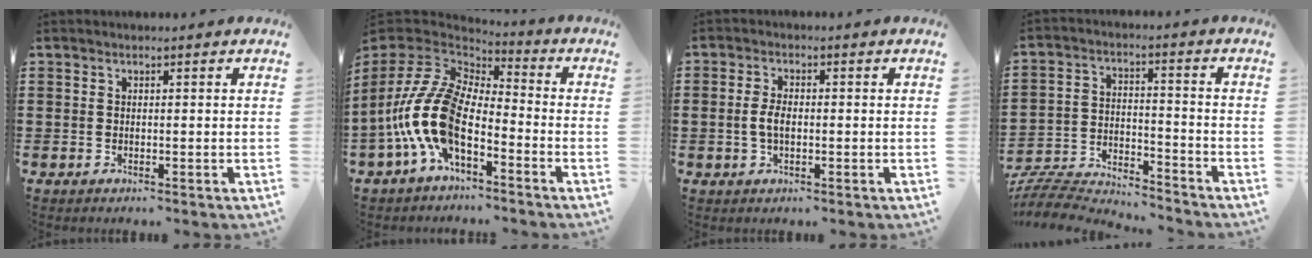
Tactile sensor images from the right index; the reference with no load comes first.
{"total": 13.8, "force": [-4.1, 7.3, 11.0], "torque": [-0.273, -0.006, -0.090]}
{"total": 3.3, "force": [-0.4, 1.7, 2.8], "torque": [-0.069, -0.001, -0.012]}
{"total": 6.8, "force": [-6.7, 0.4, 0.9], "torque": [-0.035, -0.003, -0.140]}